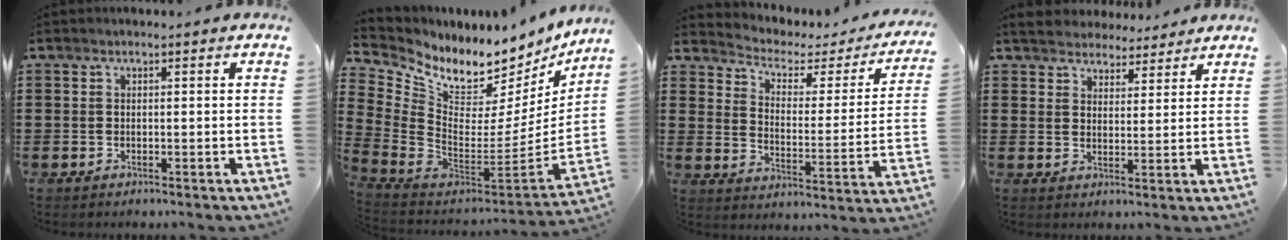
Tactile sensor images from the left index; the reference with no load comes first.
{"total": 6.7, "force": [6.1, 2.2, 1.8], "torque": [-0.071, -0.074, 0.104]}
{"total": 2.5, "force": [1.8, 1.6, 0.8], "torque": [-0.035, -0.016, 0.020]}
{"total": 4.3, "force": [4.1, 1.4, 0.1], "torque": [-0.020, -0.011, 0.076]}